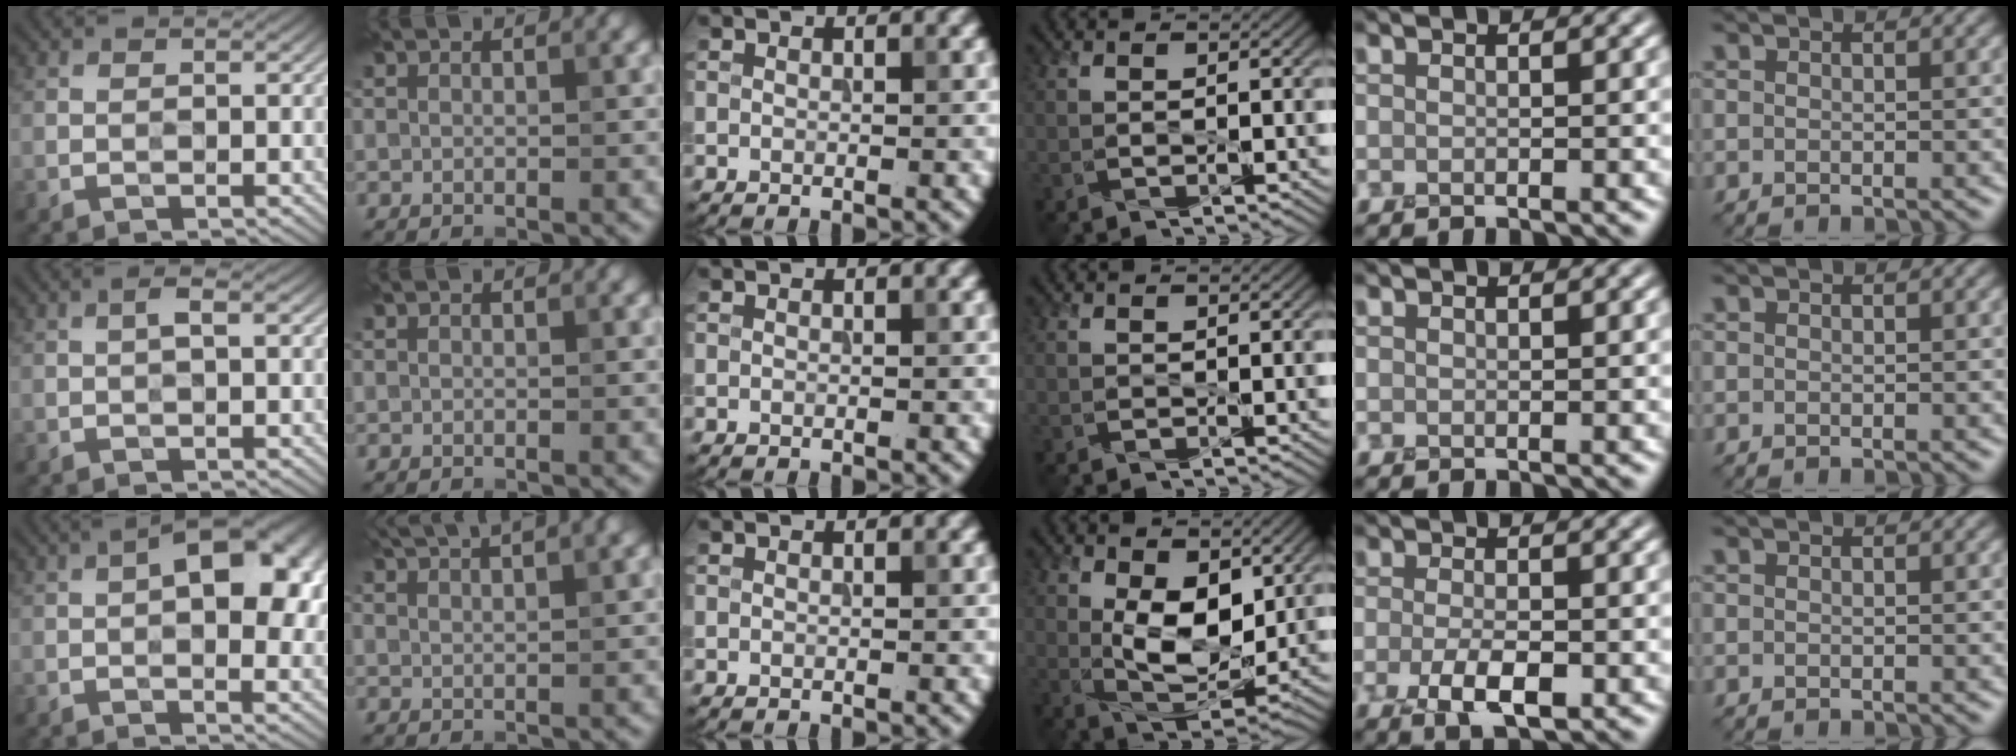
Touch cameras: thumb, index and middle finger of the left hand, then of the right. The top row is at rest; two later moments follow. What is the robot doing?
{"motion": "peel", "object": "bandage"}